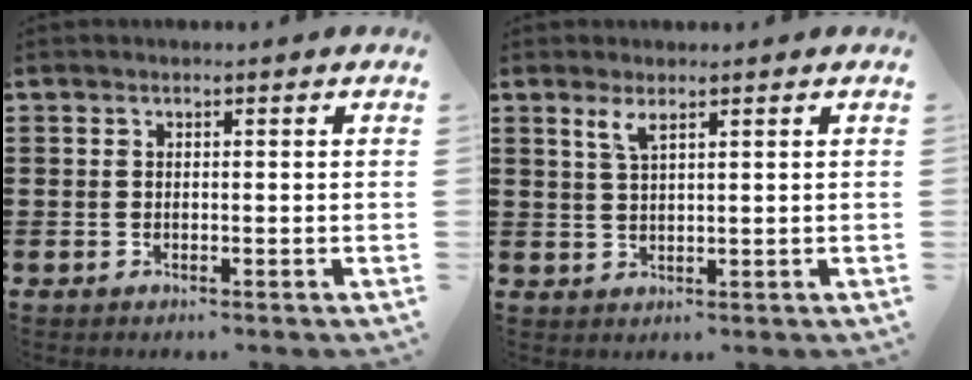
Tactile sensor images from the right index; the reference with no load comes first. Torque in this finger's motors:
{"motor_torque": [0.02, -0.02, 0.03, 0.08]}